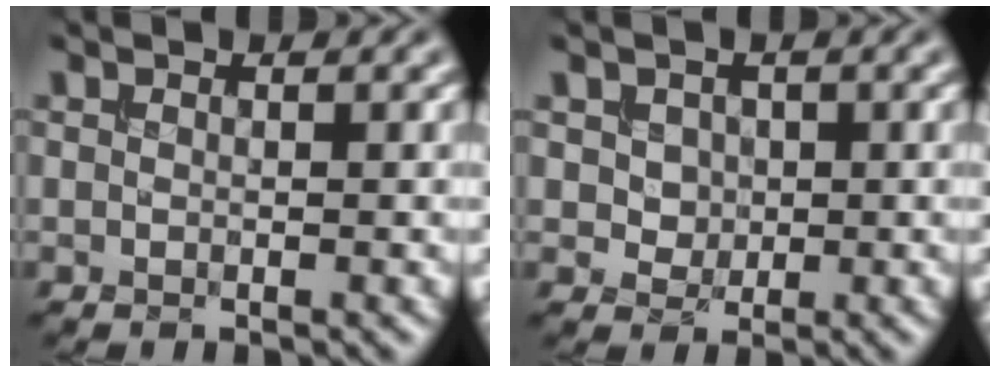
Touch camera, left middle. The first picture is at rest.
{"total": 2.5, "force": [0.8, 2.0, 1.1], "torque": [-0.028, 0.003, 0.023]}